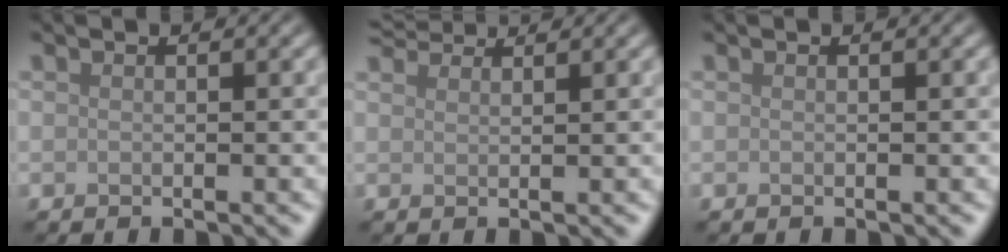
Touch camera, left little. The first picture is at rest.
{"total": 3.5, "force": [3.4, 0.4, 0.8], "torque": [-0.020, 0.009, 0.050]}
{"total": 0.0}